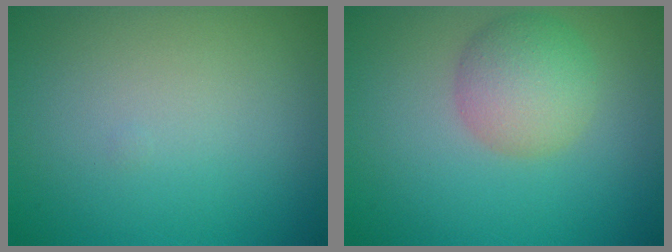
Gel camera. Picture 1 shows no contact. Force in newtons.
{"total": 4.2, "press": 4.2, "slide": 0.2}